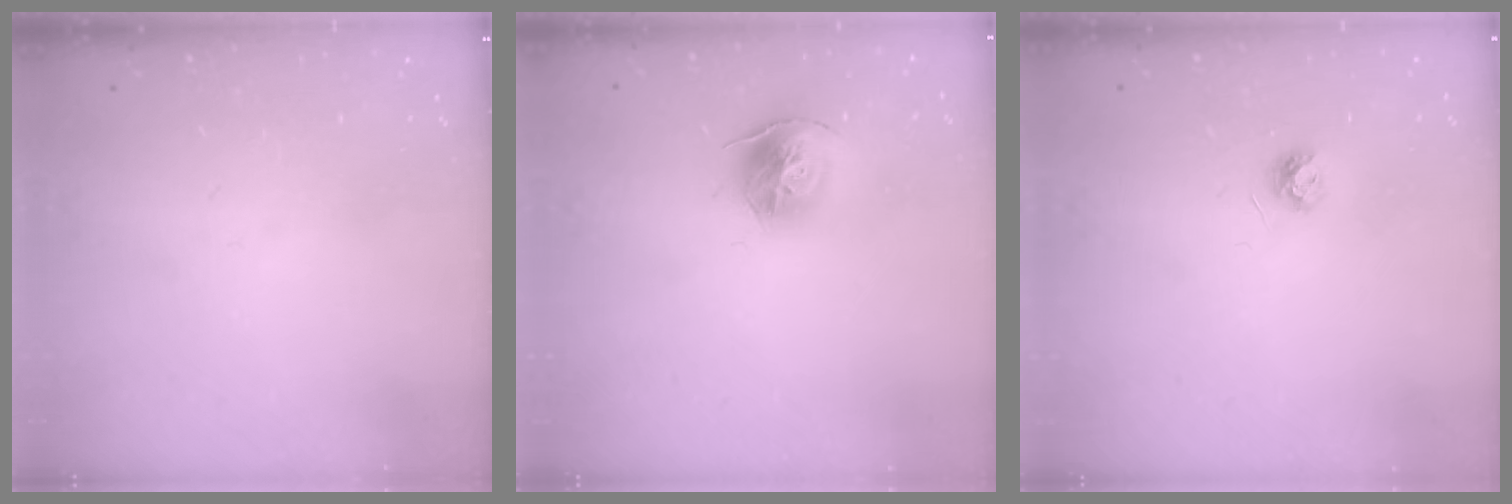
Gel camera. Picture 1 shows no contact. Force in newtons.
{"total": 12.5, "press": 12.4, "slide": 1.3}
{"total": 4.5, "press": 4.5, "slide": 0.6}